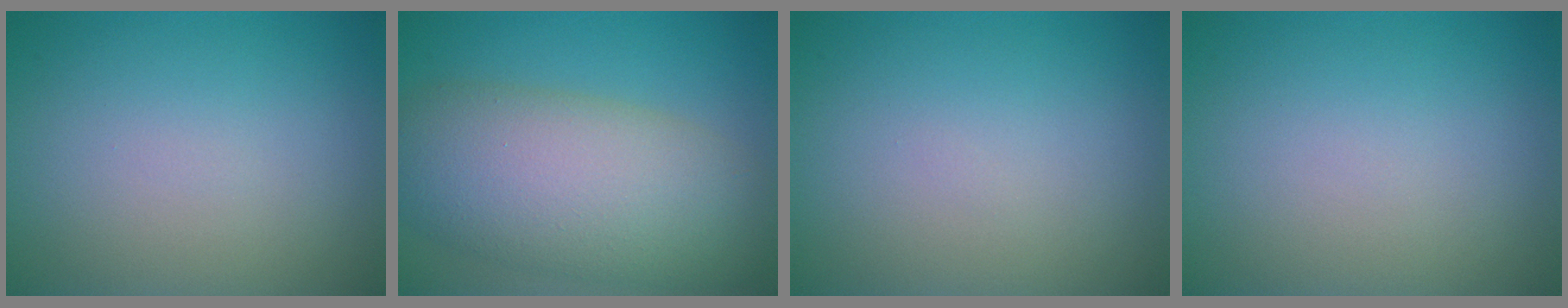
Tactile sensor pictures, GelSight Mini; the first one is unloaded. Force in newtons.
{"total": 10.0, "press": 9.9, "slide": 0.8}
{"total": 0.0}
{"total": 0.0}